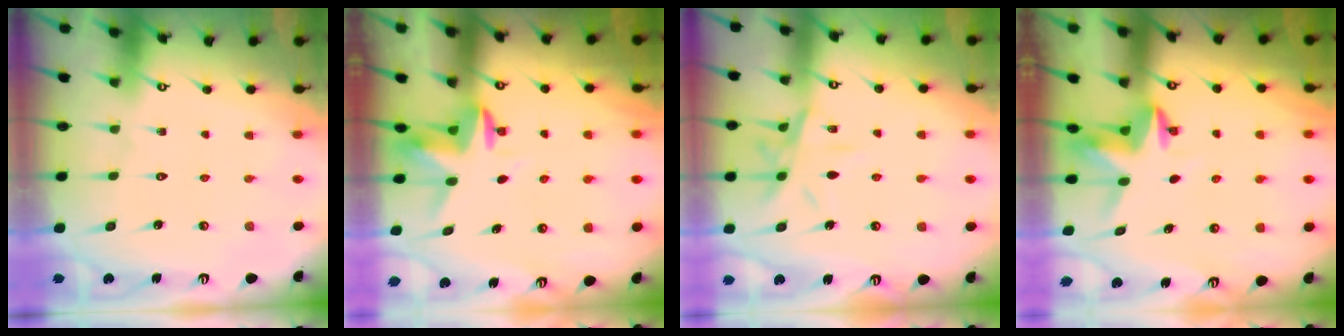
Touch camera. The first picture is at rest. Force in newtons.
{"total": 3.5, "press": 3.5, "slide": 0.2}
{"total": 10.6, "press": 10.5, "slide": 0.9}
{"total": 3.9, "press": 3.8, "slide": 0.3}